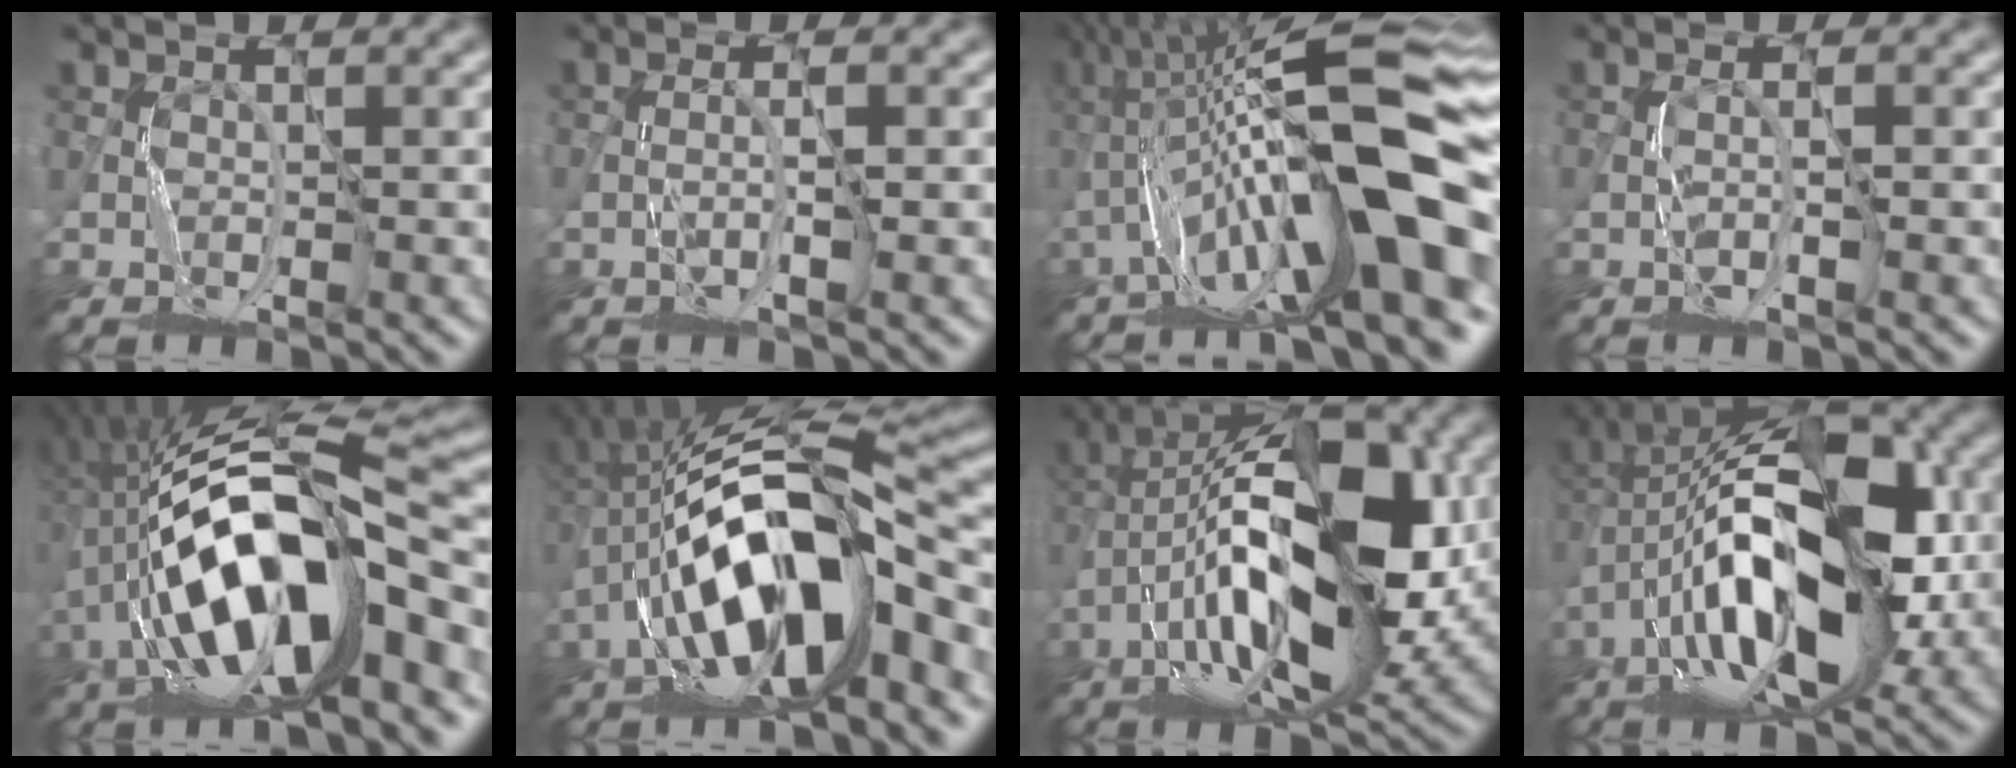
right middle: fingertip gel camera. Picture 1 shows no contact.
{"total": 1.8, "force": [-0.5, 0.1, 1.8], "torque": [-0.034, 0.003, -0.012]}
{"total": 17.0, "force": [-2.1, 3.9, 16.4], "torque": [-0.280, 0.028, -0.041]}
{"total": 1.5, "force": [-0.3, 0.0, 1.4], "torque": [-0.028, 0.004, -0.009]}
{"total": 14.8, "force": [-2.9, 5.7, 13.4], "torque": [-0.236, 0.024, -0.056]}
{"total": 13.5, "force": [-3.0, 5.4, 11.9], "torque": [-0.194, 0.019, -0.059]}
{"total": 16.9, "force": [-0.6, 7.3, 15.2], "torque": [-0.247, 0.027, -0.023]}
{"total": 14.9, "force": [-1.8, 6.9, 13.1], "torque": [-0.212, 0.035, -0.046]}